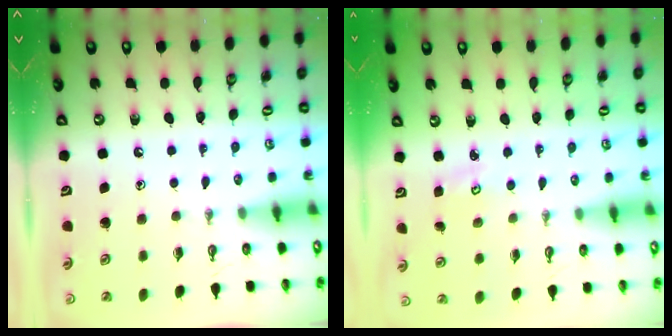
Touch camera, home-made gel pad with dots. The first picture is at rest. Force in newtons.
{"total": 2.1, "press": 2.1, "slide": 0.2}